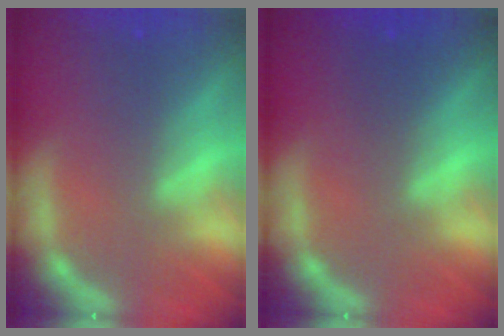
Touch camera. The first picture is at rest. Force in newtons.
{"total": 0.9}